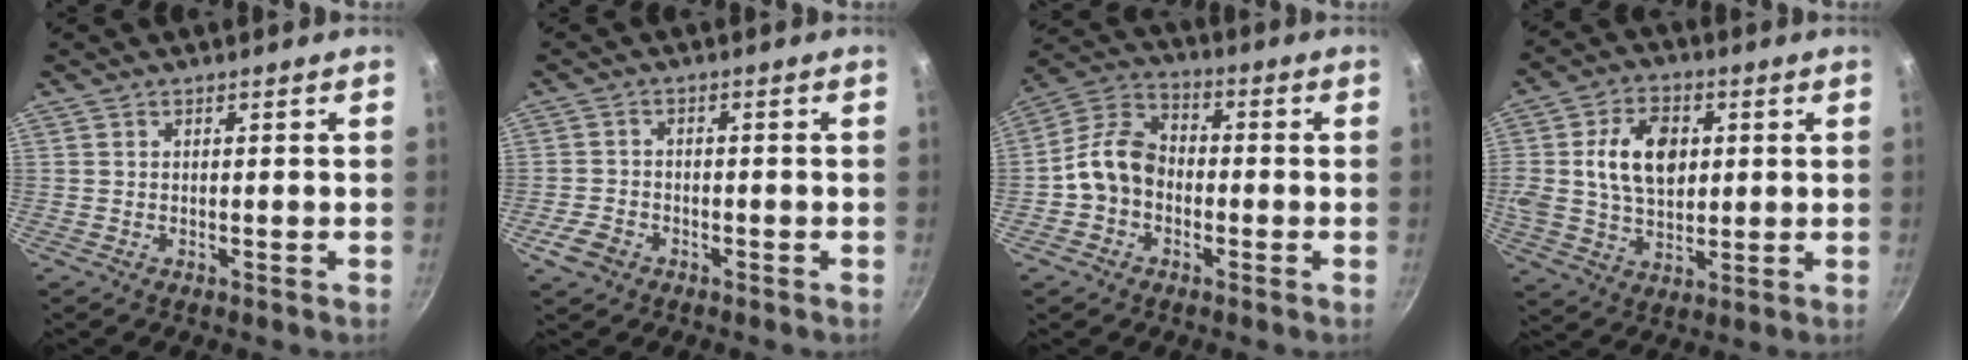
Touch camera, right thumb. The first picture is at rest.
{"total": 4.2, "force": [-2.3, 3.0, 1.8], "torque": [-0.035, 0.020, -0.040]}
{"total": 10.0, "force": [-1.9, 7.7, 6.2], "torque": [-0.090, 0.037, -0.055]}
{"total": 13.5, "force": [2.4, 9.4, 9.5], "torque": [-0.146, 0.005, 0.039]}